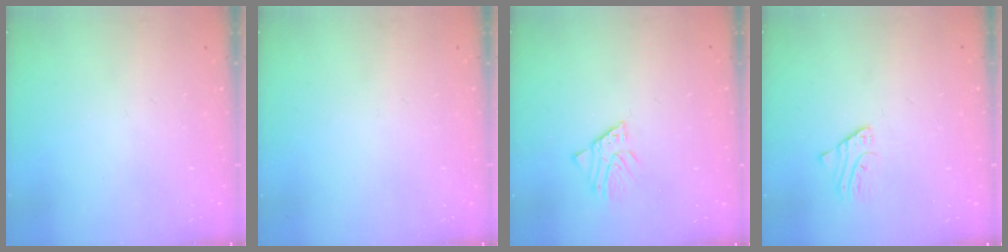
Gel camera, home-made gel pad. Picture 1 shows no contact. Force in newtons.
{"total": 0.0}
{"total": 1.4, "press": 1.4, "slide": 0.0}
{"total": 2.2, "press": 2.2, "slide": 0.2}